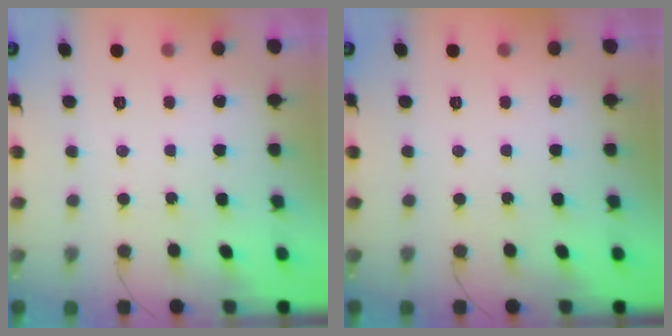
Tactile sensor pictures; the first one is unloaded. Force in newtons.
{"total": 0.0}